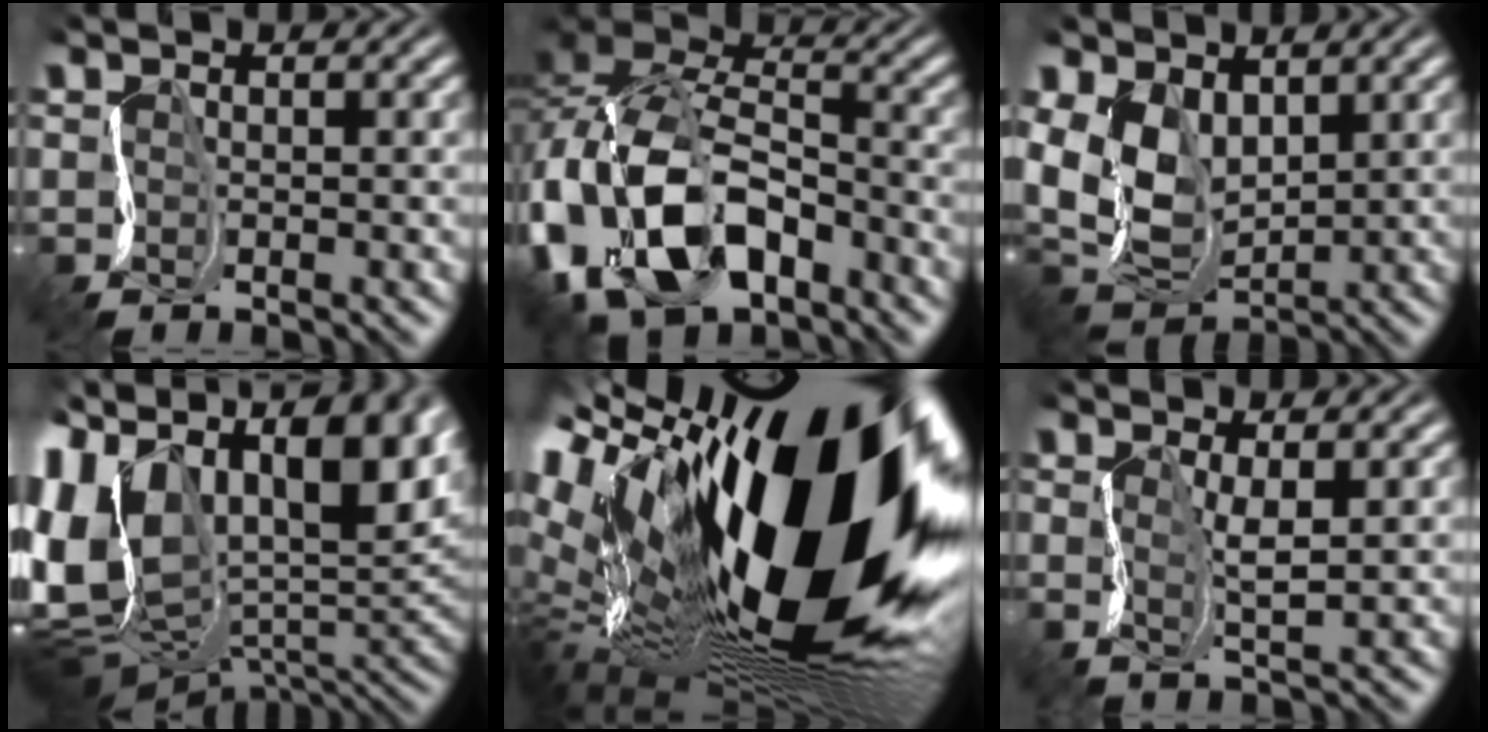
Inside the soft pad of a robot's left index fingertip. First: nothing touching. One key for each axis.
{"total": 11.8, "fx": -6.0, "fy": 6.9, "fz": 7.4, "tx": -0.172, "ty": -0.002, "tz": -0.126}
{"total": 6.0, "fx": 1.3, "fy": 4.1, "fz": 4.1, "tx": -0.110, "ty": -0.005, "tz": 0.019}
{"total": 17.4, "fx": 4.5, "fy": 11.0, "fz": 12.6, "tx": -0.251, "ty": 0.010, "tz": 0.094}
{"total": 22.9, "fx": 3.5, "fy": 10.8, "fz": 19.9, "tx": -0.358, "ty": -0.019, "tz": 0.042}
{"total": 1.3, "fx": -0.2, "fy": -0.1, "fz": 1.3, "tx": -0.037, "ty": -0.001, "tz": -0.005}